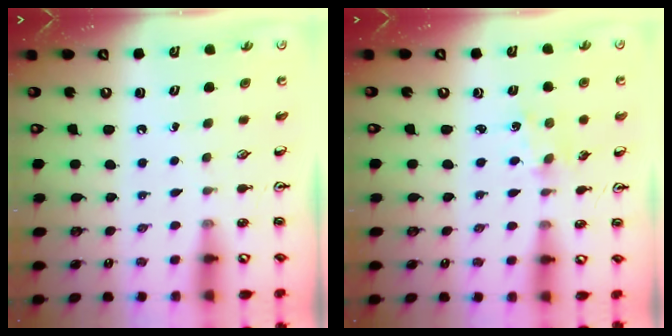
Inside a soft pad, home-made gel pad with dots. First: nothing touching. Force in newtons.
{"total": 1.0, "press": 0.9, "slide": 0.2}